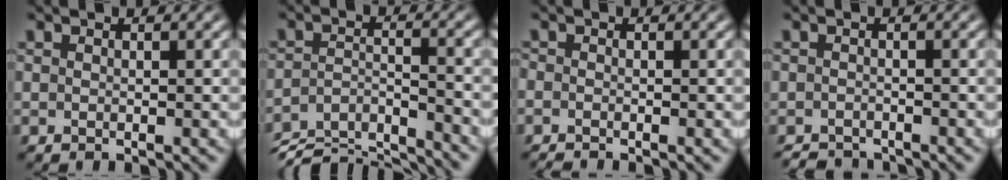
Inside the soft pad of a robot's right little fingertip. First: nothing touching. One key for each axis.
{"total": 7.0, "fx": -4.6, "fy": 3.6, "fz": 3.8, "tx": -0.056, "ty": -0.035, "tz": -0.072}
{"total": 1.1, "fx": -1.0, "fy": 0.5, "fz": 0.1, "tx": -0.008, "ty": -0.010, "tz": -0.018}
{"total": 2.6, "fx": -2.6, "fy": 0.1, "fz": -0.2, "tx": 0.009, "ty": -0.021, "tz": -0.036}